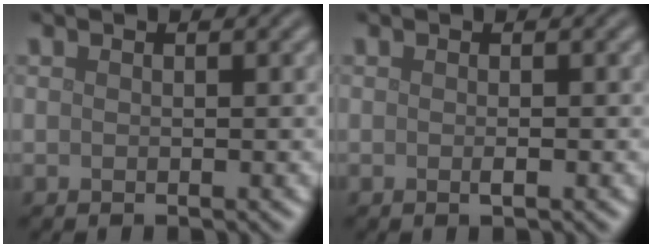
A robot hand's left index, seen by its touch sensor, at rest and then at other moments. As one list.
[{"total": 0.5, "force": [-0.2, 0.0, 0.5], "torque": [-0.010, -0.002, -0.004]}]